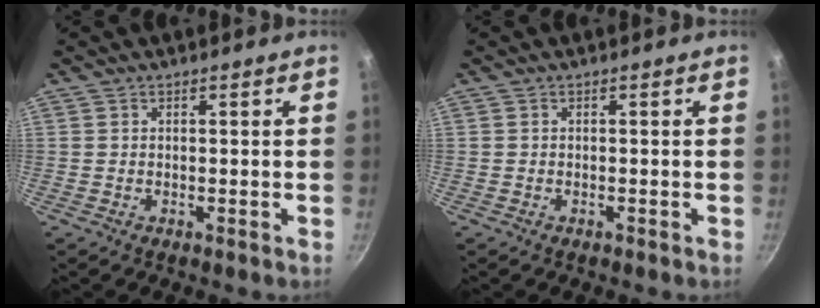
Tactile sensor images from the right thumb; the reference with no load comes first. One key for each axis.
{"total": 0.0}